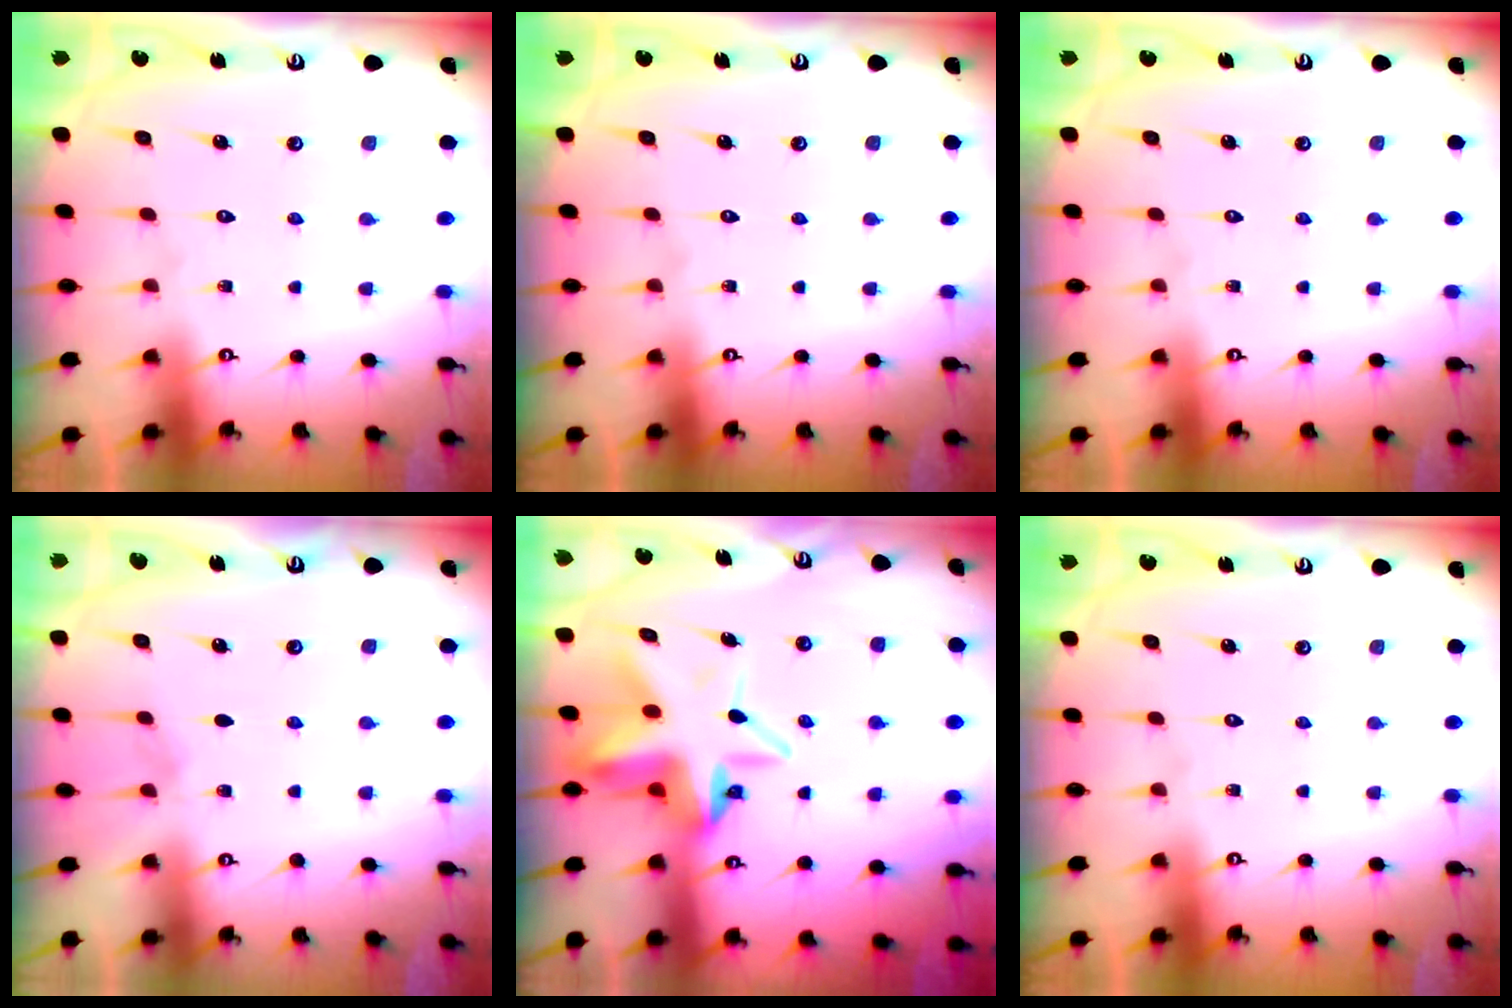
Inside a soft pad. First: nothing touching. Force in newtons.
{"total": 0.0}
{"total": 0.0}
{"total": 4.3, "press": 3.5, "slide": 2.6}
{"total": 10.4, "press": 10.3, "slide": 2.0}
{"total": 0.0}